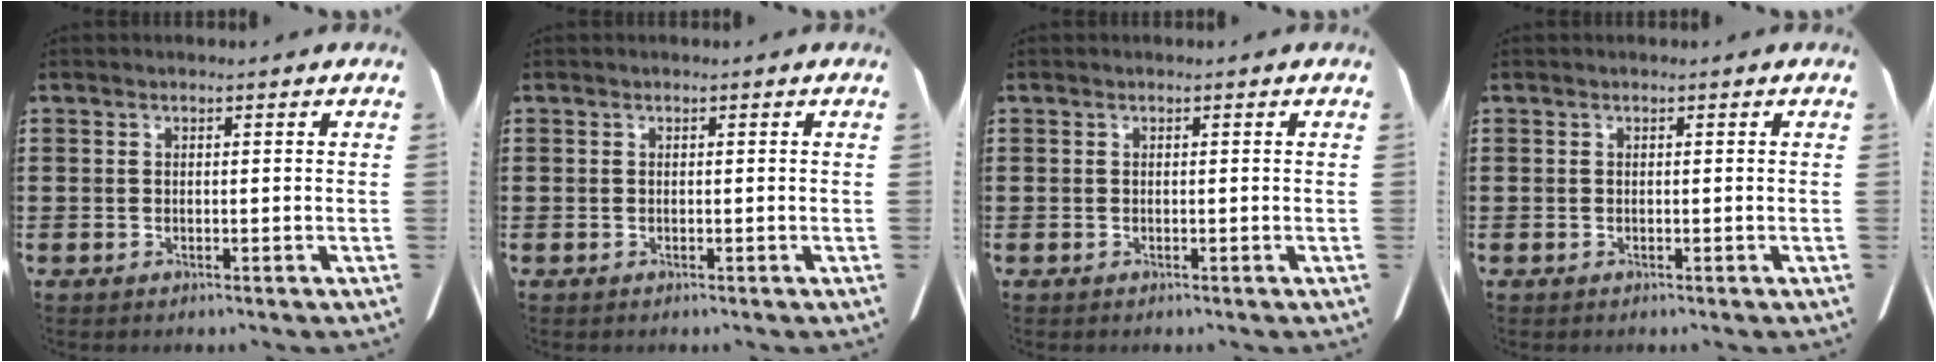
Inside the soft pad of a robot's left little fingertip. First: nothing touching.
{"total": 0.0}
{"total": 0.0}
{"total": 0.0}